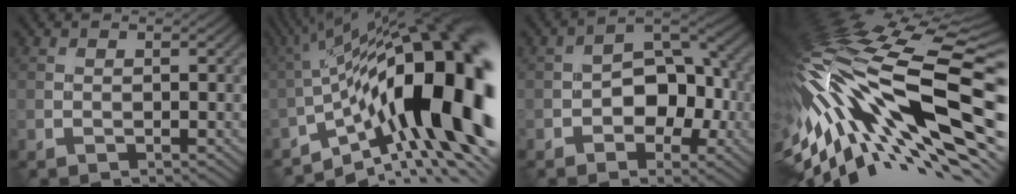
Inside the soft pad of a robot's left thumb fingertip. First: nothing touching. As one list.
[{"total": 20.6, "force": [-3.4, 7.3, 18.9], "torque": [-0.270, 0.019, -0.066]}, {"total": 7.7, "force": [-2.0, 5.1, 5.4], "torque": [-0.058, 0.008, -0.042]}, {"total": 19.7, "force": [-4.2, 8.4, 17.3], "torque": [-0.347, -0.046, -0.068]}]